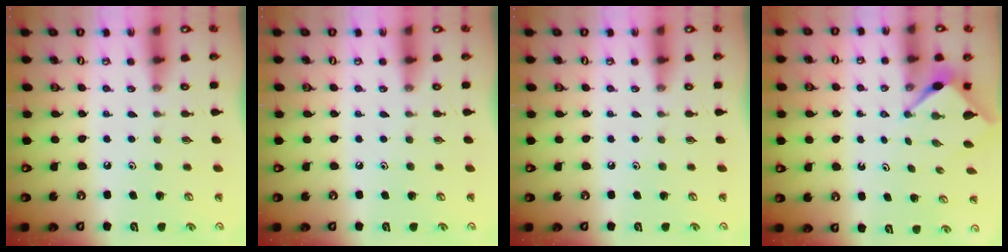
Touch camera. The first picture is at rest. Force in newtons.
{"total": 0.0}
{"total": 0.0}
{"total": 3.1, "press": 3.1, "slide": 0.3}